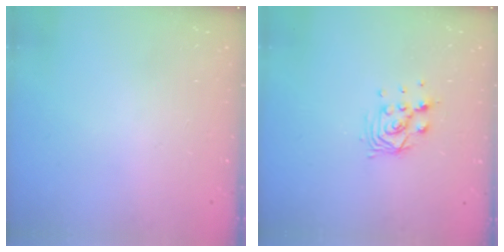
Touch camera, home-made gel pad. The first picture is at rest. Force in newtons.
{"total": 8.2, "press": 8.1, "slide": 0.5}